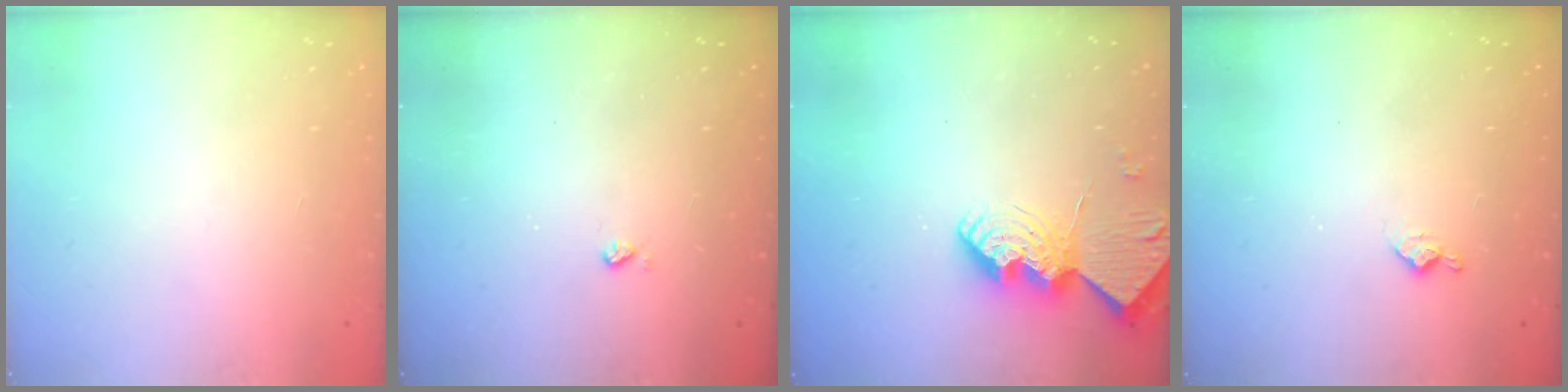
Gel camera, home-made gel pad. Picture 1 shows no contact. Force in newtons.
{"total": 2.5, "press": 2.5, "slide": 0.5}
{"total": 12.3, "press": 12.2, "slide": 1.2}
{"total": 6.8, "press": 6.7, "slide": 0.5}